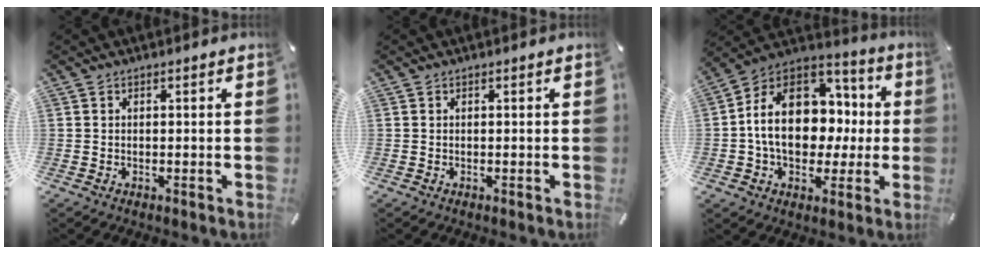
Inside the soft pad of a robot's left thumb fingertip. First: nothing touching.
{"total": 0.0}
{"total": 18.8, "force": [-0.1, 14.4, 12.1], "torque": [-0.215, 0.005, 0.004]}